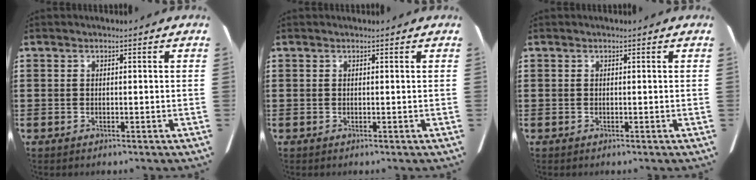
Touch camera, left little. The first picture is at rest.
{"total": 0.0}
{"total": 0.0}